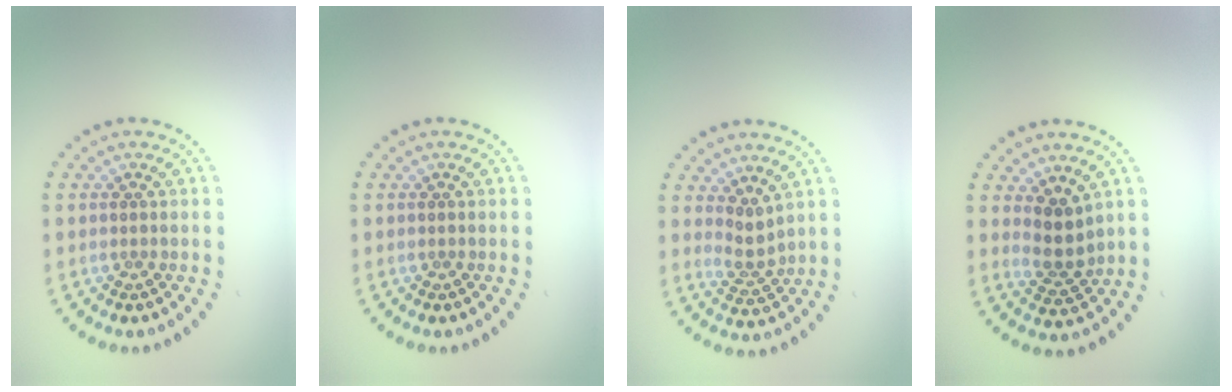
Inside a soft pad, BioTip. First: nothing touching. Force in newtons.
{"total": 0.0}
{"total": 2.0, "press": 1.4, "slide": 1.5}
{"total": 2.6, "press": 2.1, "slide": 1.6}